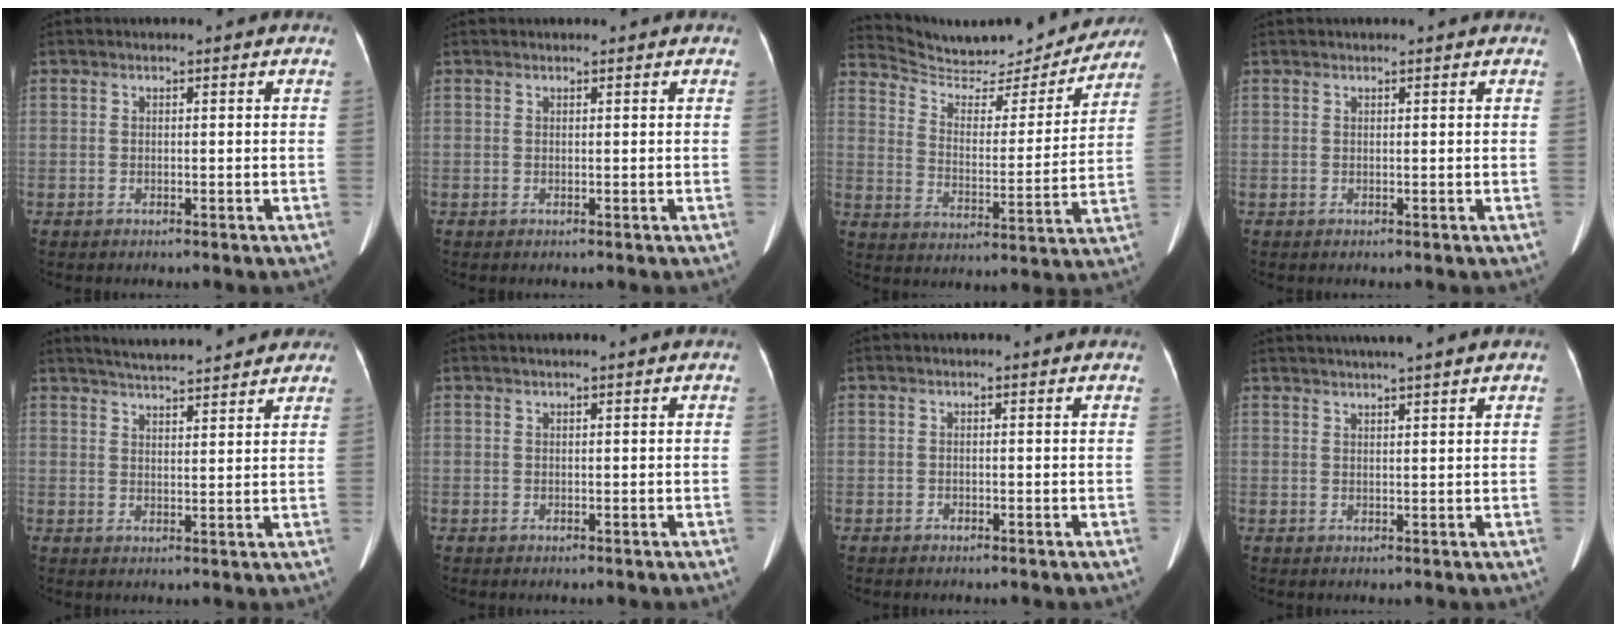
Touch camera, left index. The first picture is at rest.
{"total": 0.6, "force": [0.6, 0.0, 0.1], "torque": [-0.002, 0.009, 0.010]}
{"total": 17.7, "force": [16.9, 3.9, 3.6], "torque": [-0.058, -0.012, 0.240]}
{"total": 2.1, "force": [1.9, -0.1, 0.9], "torque": [-0.011, 0.023, 0.025]}
{"total": 10.6, "force": [9.6, 1.5, 4.4], "torque": [-0.062, 0.021, 0.127]}
{"total": 1.0, "force": [-1.0, -0.3, 0.0], "torque": [-0.001, 0.002, -0.011]}
{"total": 1.7, "force": [-1.6, 0.0, -0.6], "torque": [0.008, -0.003, -0.030]}
{"total": 5.0, "force": [3.8, -0.7, 3.2], "torque": [-0.048, 0.028, 0.049]}